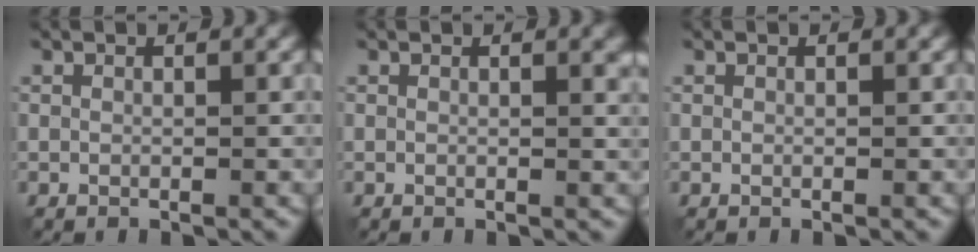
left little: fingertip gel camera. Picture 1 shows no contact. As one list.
[{"total": 1.0, "force": [0.4, 0.3, 0.8], "torque": [-0.008, 0.001, 0.006]}, {"total": 0.0}]